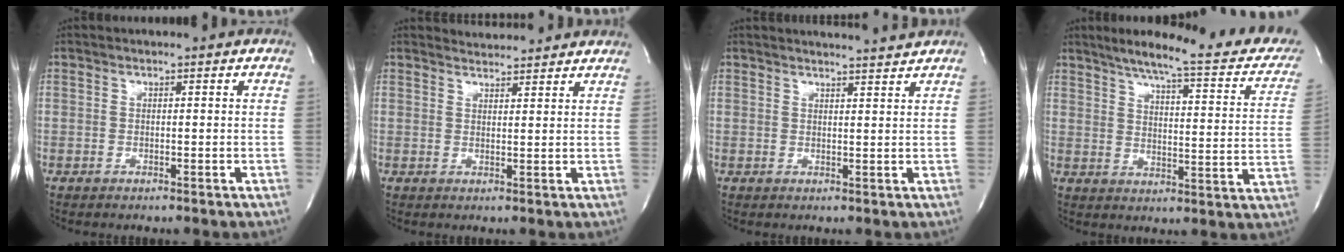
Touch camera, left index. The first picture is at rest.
{"total": 5.1, "force": [5.0, 0.5, 0.5], "torque": [-0.017, 0.016, 0.061]}
{"total": 5.1, "force": [5.0, -0.8, 0.7], "torque": [-0.017, -0.006, 0.059]}
{"total": 21.2, "force": [17.7, 3.1, 11.2], "torque": [-0.147, -0.019, 0.216]}